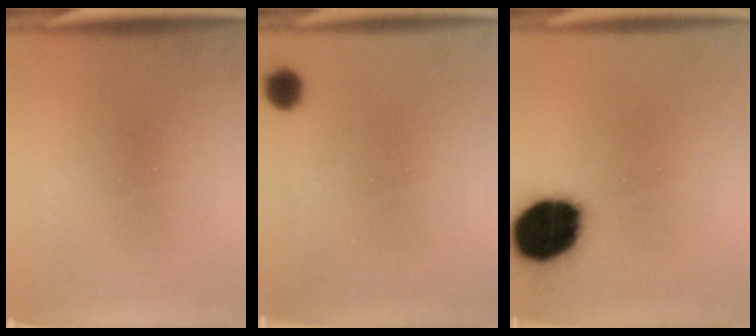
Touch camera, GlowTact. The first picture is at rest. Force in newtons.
{"total": 3.6}
{"total": 17.7}